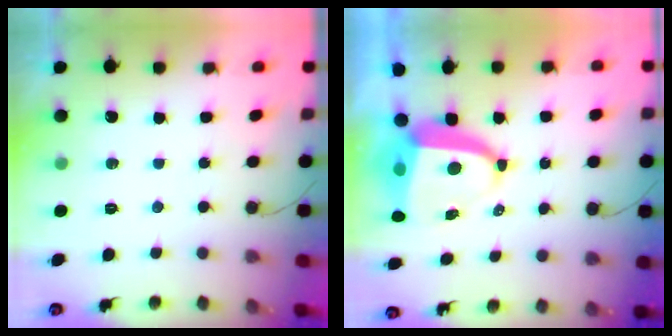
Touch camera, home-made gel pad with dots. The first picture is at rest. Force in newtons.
{"total": 9.3, "press": 9.2, "slide": 1.0}